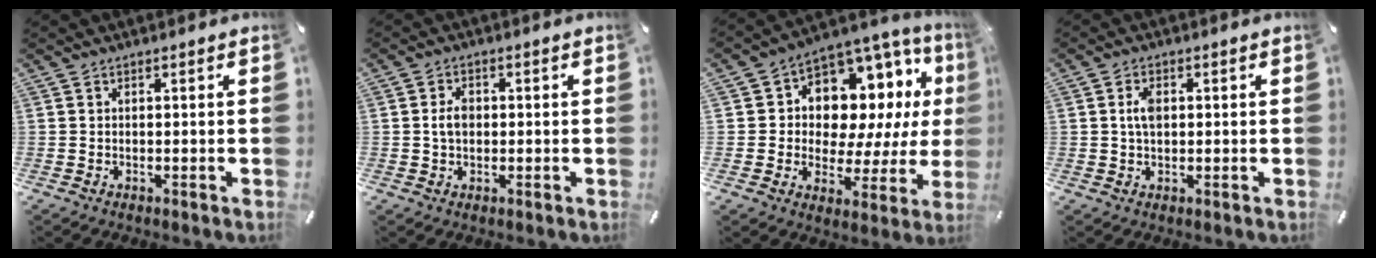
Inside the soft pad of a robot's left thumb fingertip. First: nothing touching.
{"total": 3.9, "force": [0.1, 2.7, 2.8], "torque": [-0.063, 0.005, 0.000]}
{"total": 13.2, "force": [5.1, 9.5, 7.5], "torque": [-0.112, -0.047, 0.099]}
{"total": 3.7, "force": [0.5, 2.1, 2.9], "torque": [-0.069, 0.005, 0.006]}